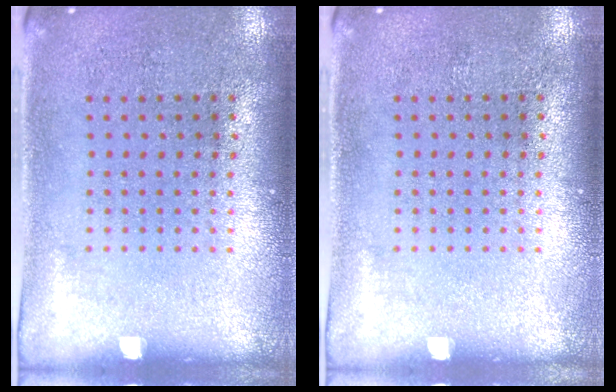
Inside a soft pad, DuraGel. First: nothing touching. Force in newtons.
{"total": 0.0}